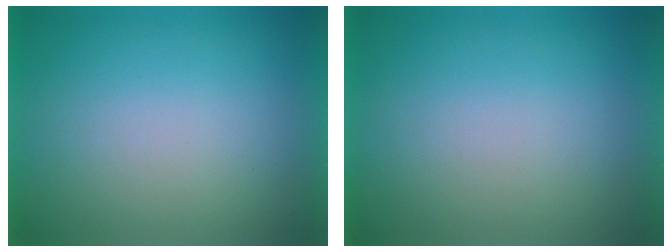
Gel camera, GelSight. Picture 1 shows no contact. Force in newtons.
{"total": 1.3}